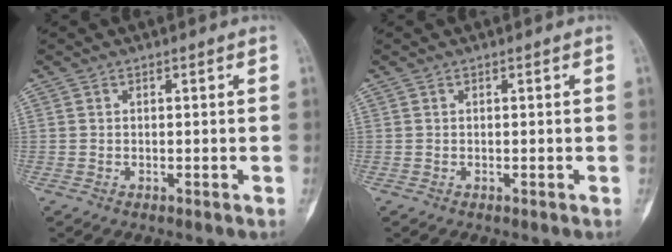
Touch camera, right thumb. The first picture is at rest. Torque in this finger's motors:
{"motor_torque": [0.00, 0.00, 0.03, -0.03, 0.01]}